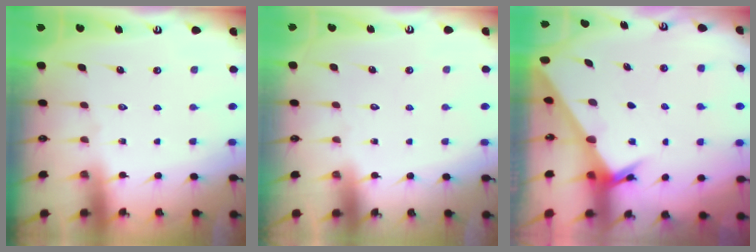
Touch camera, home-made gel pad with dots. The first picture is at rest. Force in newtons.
{"total": 1.7, "press": 1.7, "slide": 0.1}
{"total": 2.8, "press": 2.8, "slide": 0.2}